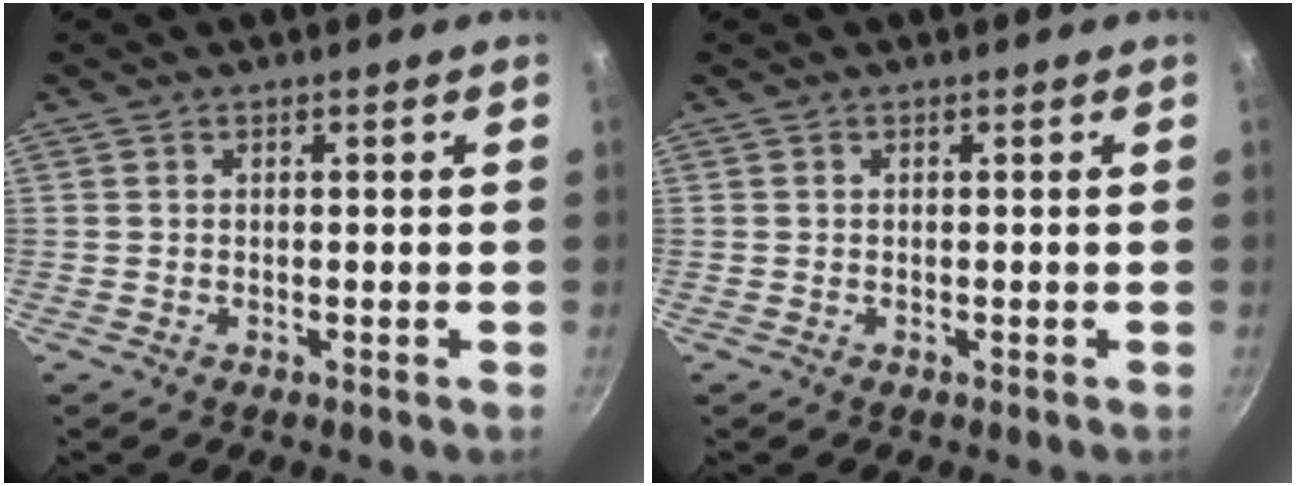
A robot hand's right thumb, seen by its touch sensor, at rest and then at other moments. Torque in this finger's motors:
{"motor_torque": [-0.05, -0.05, 0.04, -0.01, 0.00]}